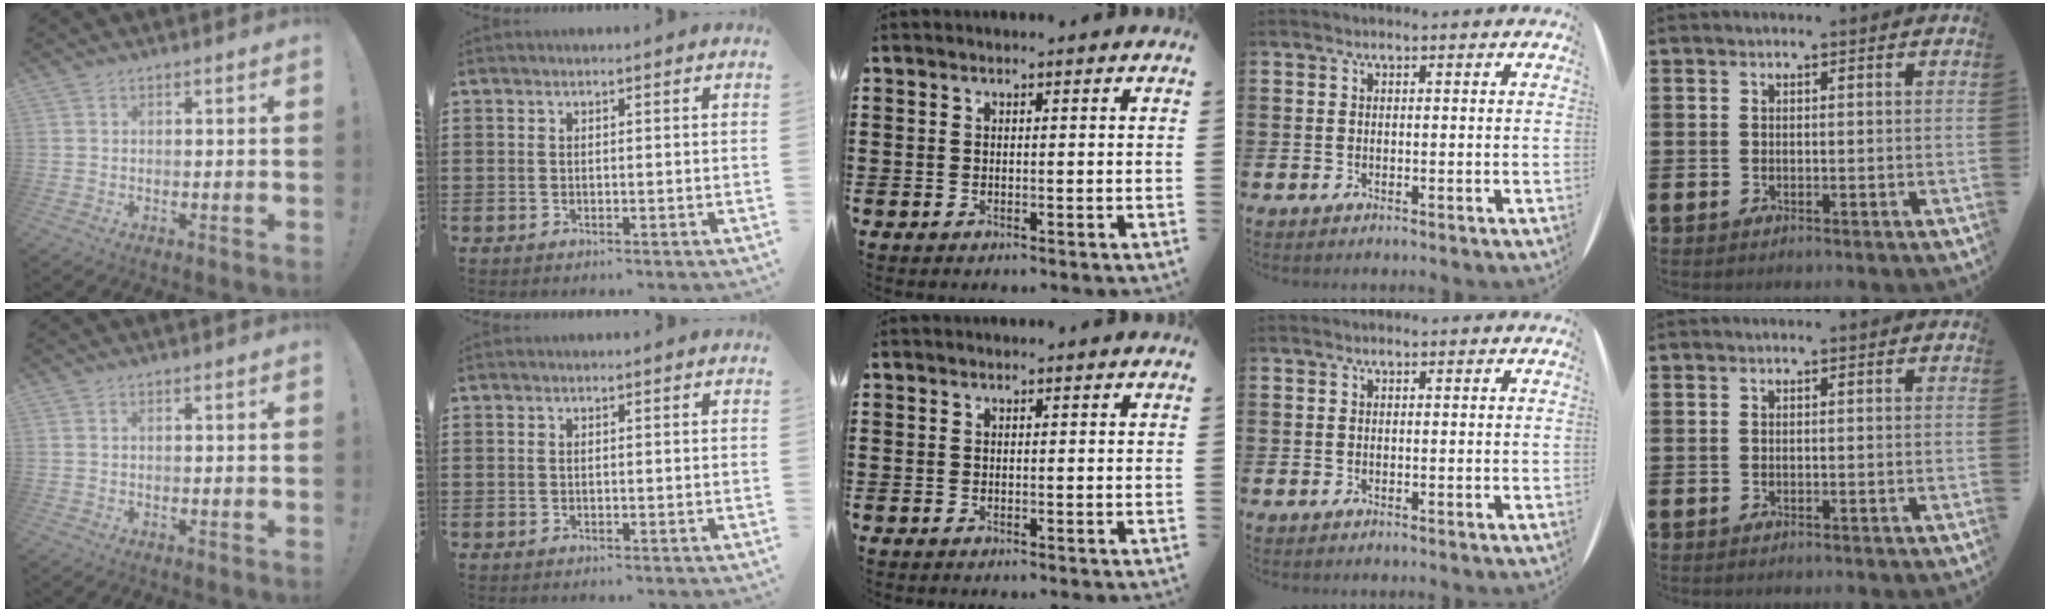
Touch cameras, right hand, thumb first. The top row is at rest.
{}